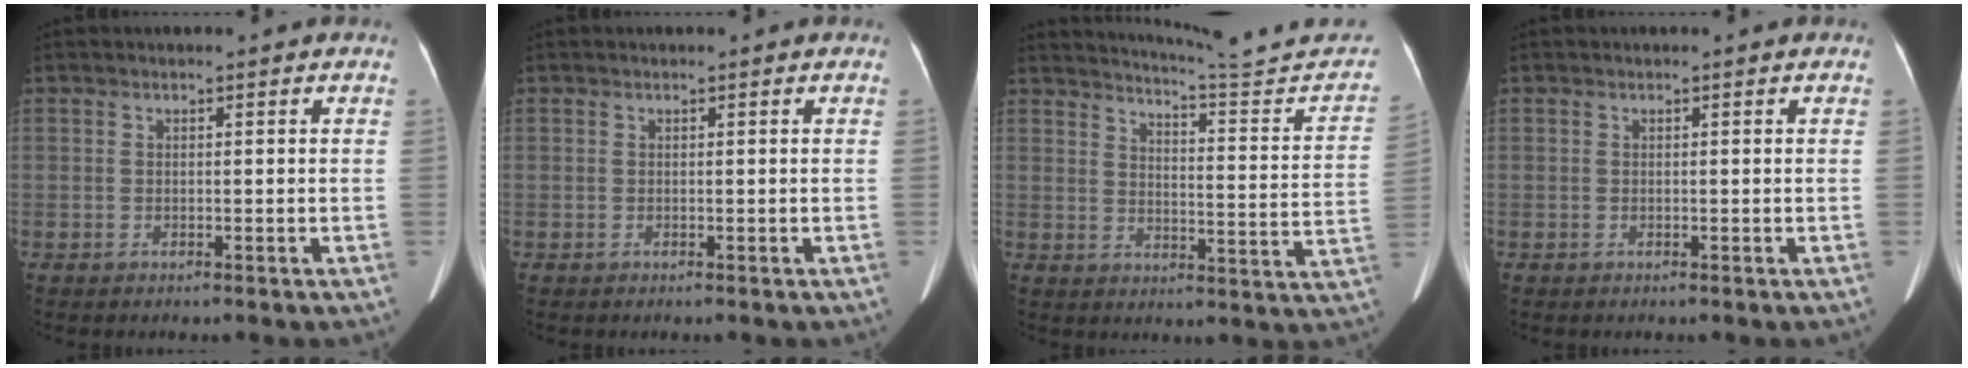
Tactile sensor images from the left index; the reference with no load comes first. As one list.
[{"total": 0.0}, {"total": 18.1, "force": [17.2, -0.3, 5.5], "torque": [-0.076, -0.074, 0.213]}, {"total": 0.0}]